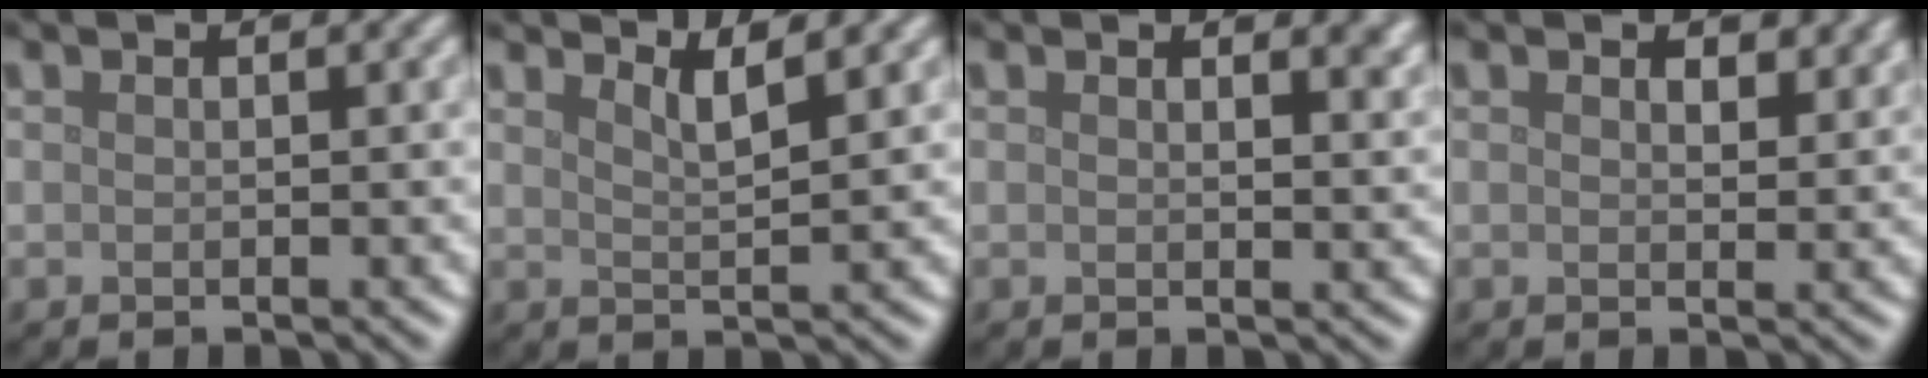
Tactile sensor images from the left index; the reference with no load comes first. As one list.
[{"total": 2.4, "force": [1.9, 0.4, 1.3], "torque": [-0.013, 0.000, 0.030]}, {"total": 2.2, "force": [1.6, 0.9, 1.3], "torque": [-0.005, 0.000, 0.024]}, {"total": 1.5, "force": [1.1, 0.8, 0.8], "torque": [-0.013, -0.005, 0.017]}]